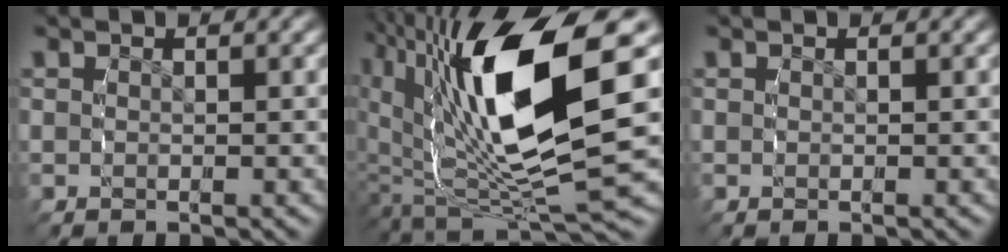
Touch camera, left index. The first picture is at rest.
{"total": 17.4, "force": [-0.1, 9.1, 14.8], "torque": [-0.284, -0.031, 0.012]}
{"total": 0.0}